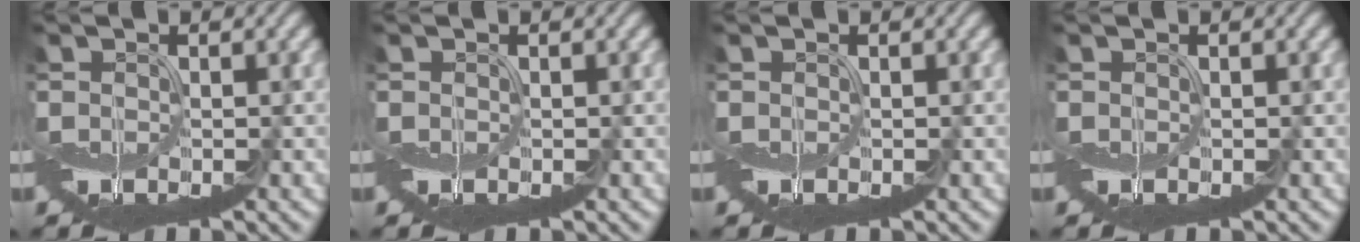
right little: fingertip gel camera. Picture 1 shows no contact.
{"total": 0.0}
{"total": 0.0}
{"total": 0.0}